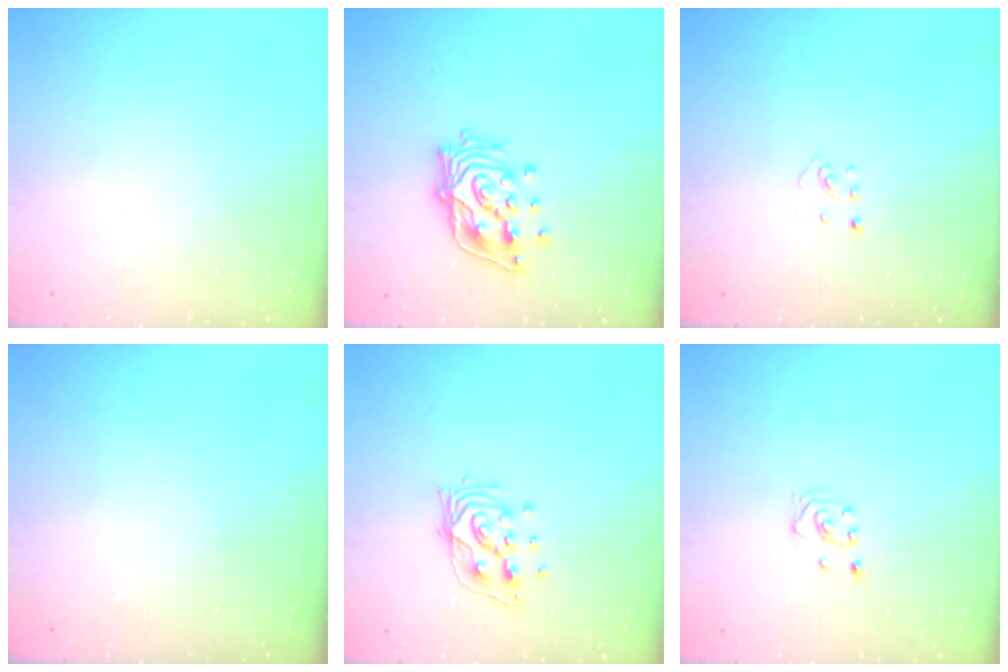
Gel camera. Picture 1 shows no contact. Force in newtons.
{"total": 15.2, "press": 15.1, "slide": 2.0}
{"total": 2.5, "press": 2.4, "slide": 0.5}
{"total": 0.0}
{"total": 10.3, "press": 10.3, "slide": 0.7}
{"total": 2.8, "press": 2.6, "slide": 1.0}